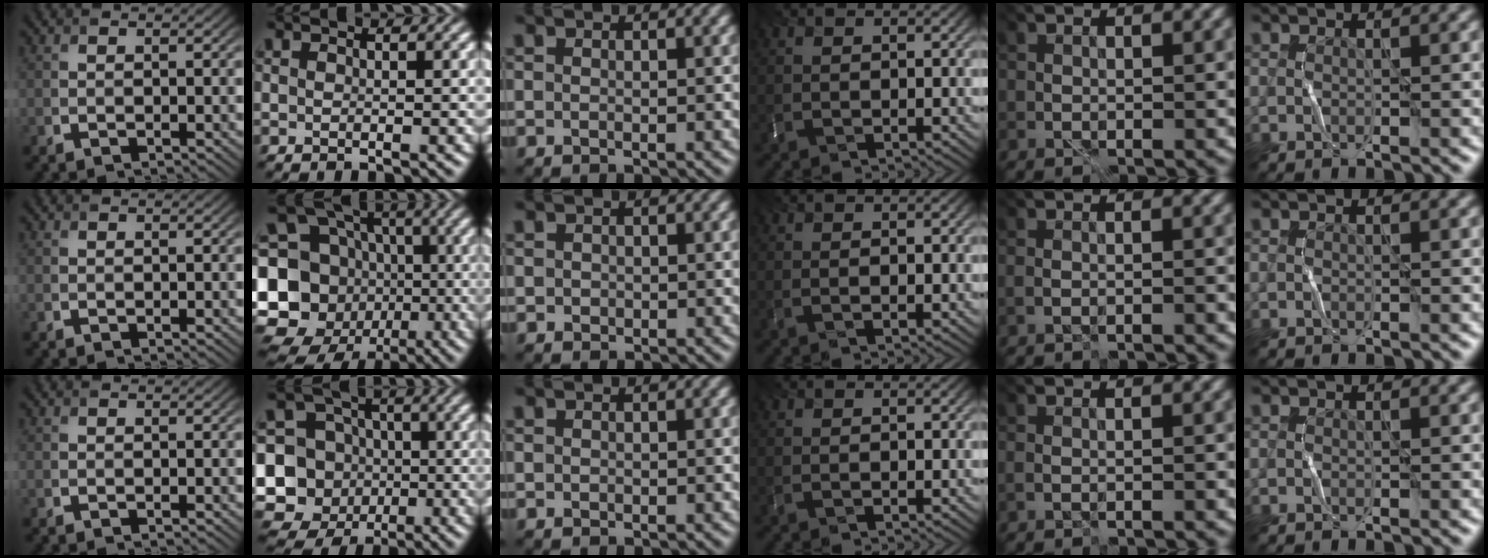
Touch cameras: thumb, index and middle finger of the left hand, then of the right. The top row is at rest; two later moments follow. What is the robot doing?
{"motion": "fold", "object": "bubble wrap"}